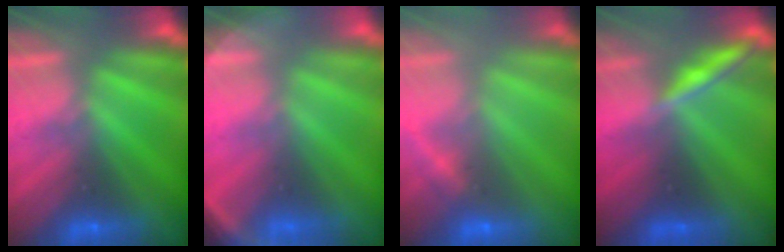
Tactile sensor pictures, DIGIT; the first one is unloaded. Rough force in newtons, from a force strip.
{"total": 3.3}
{"total": 2.4}
{"total": 1.9}